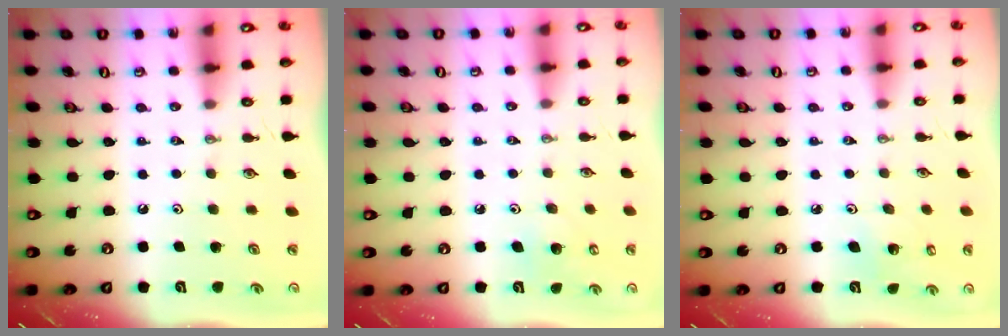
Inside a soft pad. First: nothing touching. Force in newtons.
{"total": 6.0, "press": 6.0, "slide": 0.6}
{"total": 4.1, "press": 4.0, "slide": 1.1}